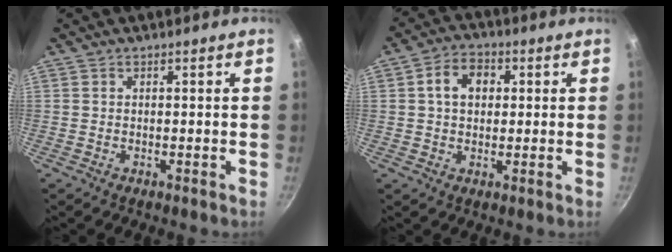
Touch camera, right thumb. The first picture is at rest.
{"total": 6.8, "force": [1.3, 5.1, 4.3], "torque": [-0.050, 0.012, 0.014]}